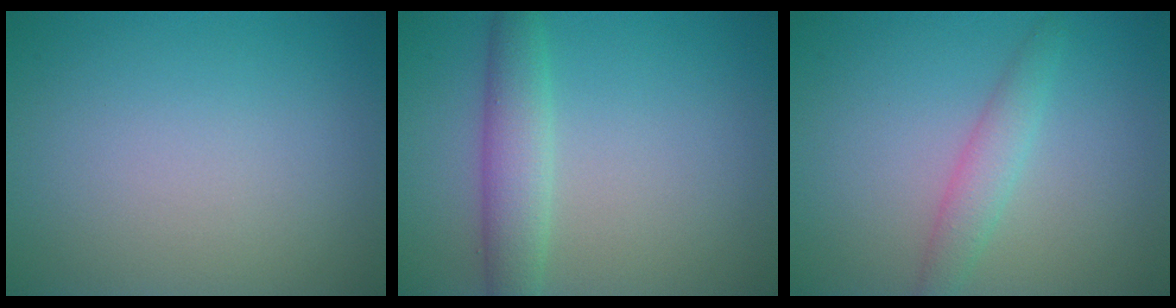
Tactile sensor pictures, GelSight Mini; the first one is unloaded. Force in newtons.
{"total": 3.5, "press": 3.5, "slide": 0.3}
{"total": 2.3, "press": 2.3, "slide": 0.2}